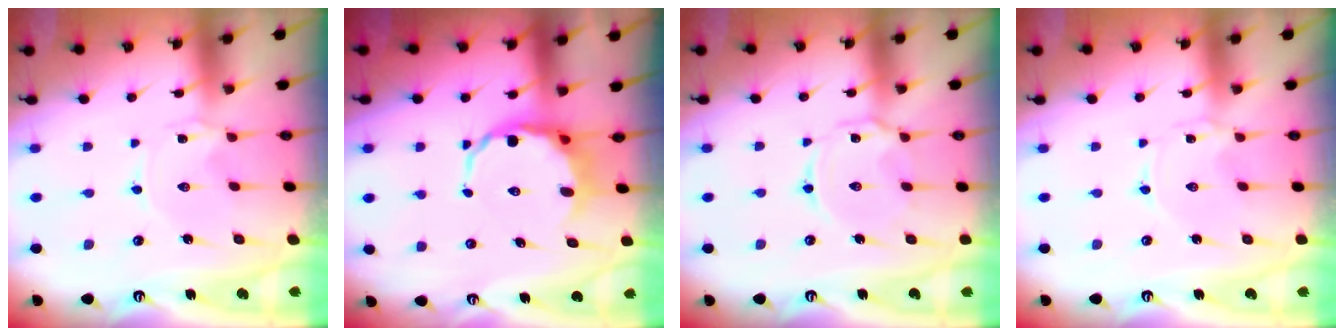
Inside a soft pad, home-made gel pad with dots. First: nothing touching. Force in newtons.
{"total": 8.6, "press": 8.3, "slide": 2.2}
{"total": 5.2, "press": 5.1, "slide": 0.4}
{"total": 0.0}